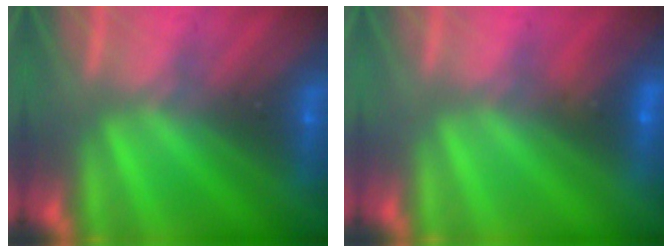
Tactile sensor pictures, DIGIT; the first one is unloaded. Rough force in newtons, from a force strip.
{"total": 1.2}